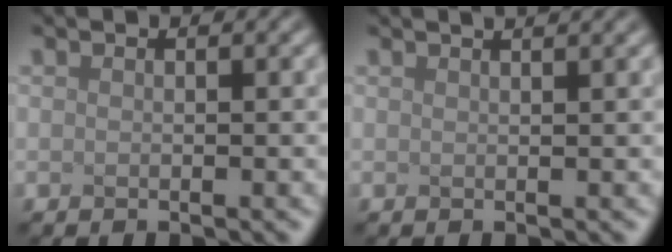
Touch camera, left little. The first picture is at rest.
{"total": 2.9, "force": [2.0, 1.2, 1.7], "torque": [0.002, 0.023, -0.008]}